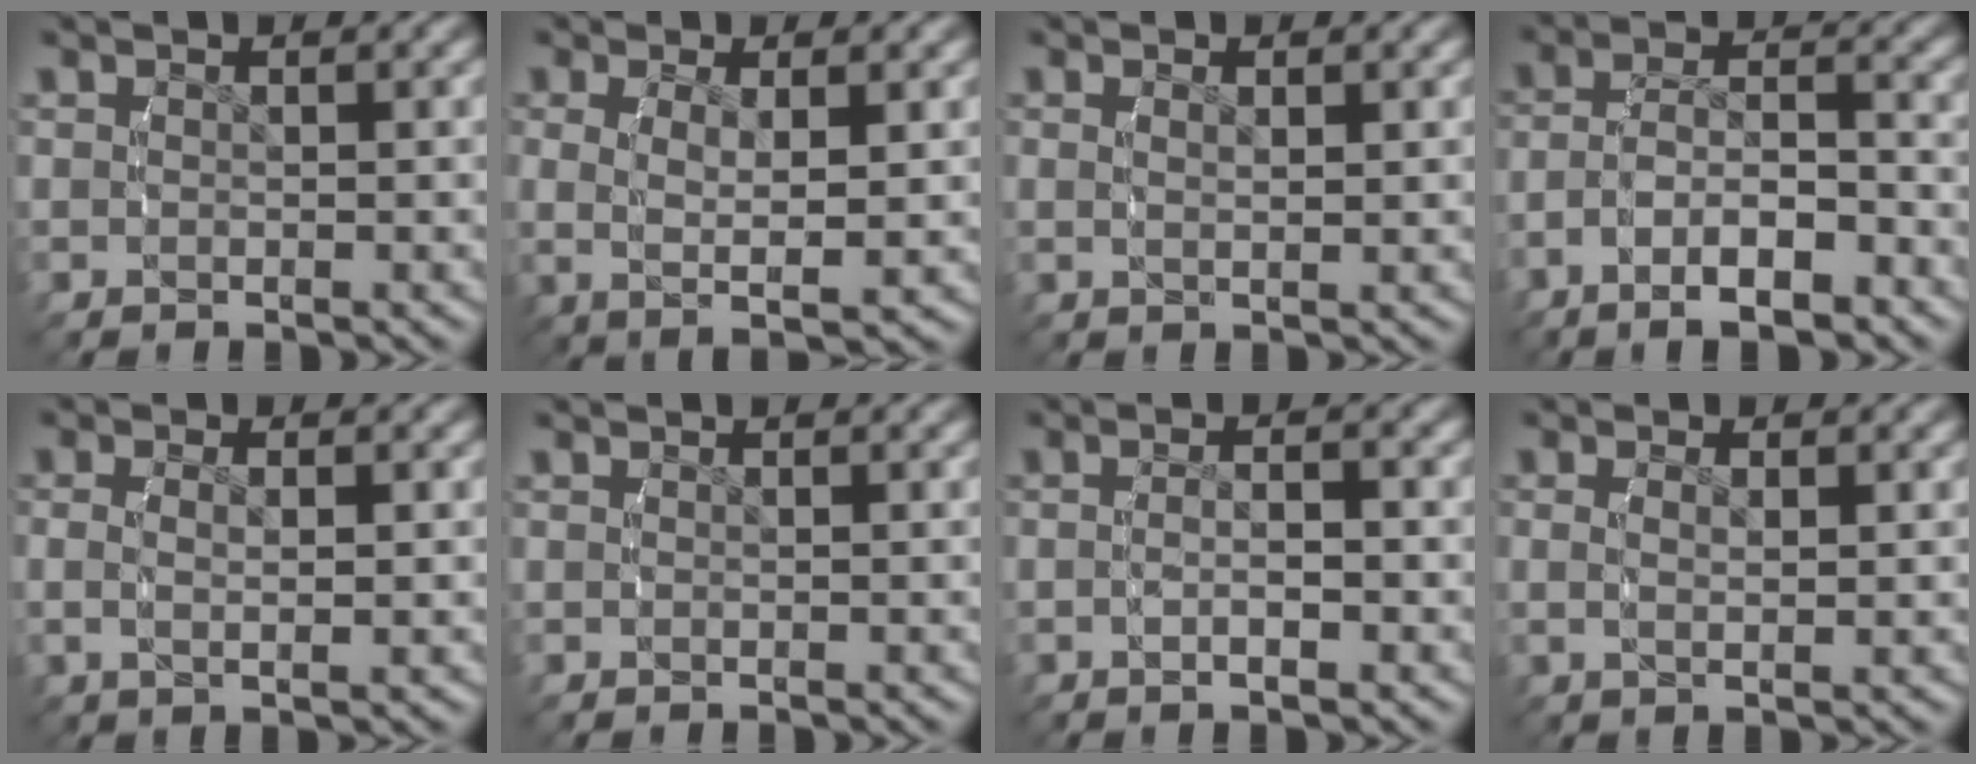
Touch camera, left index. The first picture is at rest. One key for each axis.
{"total": 4.8, "fx": 0.3, "fy": 1.9, "fz": 4.4, "tx": -0.090, "ty": -0.007, "tz": 0.014}
{"total": 1.2, "fx": 0.6, "fy": -0.2, "fz": 1.1, "tx": -0.020, "ty": -0.004, "tz": 0.015}
{"total": 5.8, "fx": -2.9, "fy": 2.8, "fz": 4.2, "tx": -0.077, "ty": -0.005, "tz": -0.045}
{"total": 2.7, "fx": 0.2, "fy": 0.7, "fz": 2.6, "tx": -0.054, "ty": 0.000, "tz": 0.007}
{"total": 0.0}
{"total": 2.7, "fx": -0.7, "fy": 0.3, "fz": 2.5, "tx": -0.048, "ty": 0.005, "tz": -0.012}
{"total": 1.9, "fx": 0.5, "fy": 0.2, "fz": 1.8, "tx": -0.038, "ty": -0.002, "tz": 0.013}